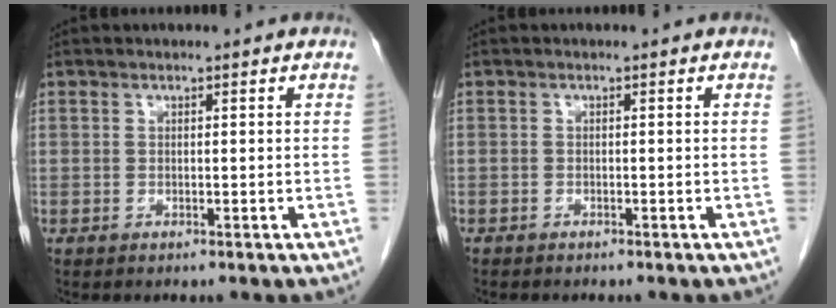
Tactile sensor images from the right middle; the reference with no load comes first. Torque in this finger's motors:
{"motor_torque": [0.99, -1.15, 0.42, 0.06]}